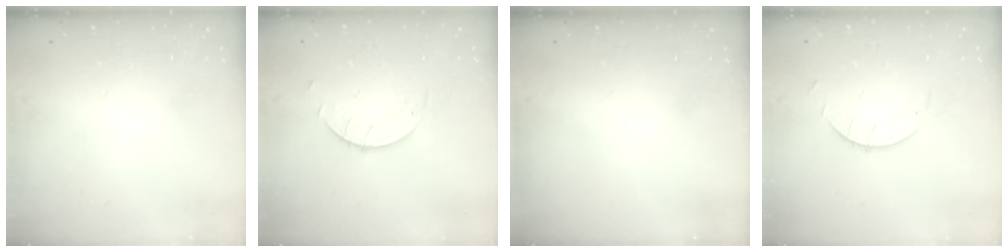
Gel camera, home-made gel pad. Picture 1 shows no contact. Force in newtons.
{"total": 2.7, "press": 2.7, "slide": 0.3}
{"total": 0.0}
{"total": 1.9, "press": 1.9, "slide": 0.1}